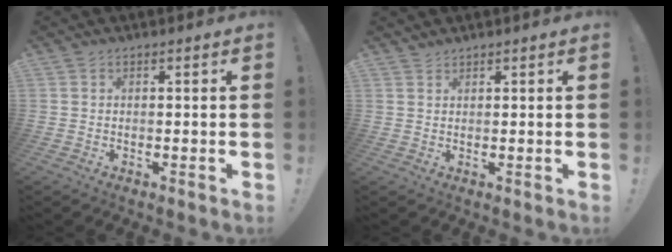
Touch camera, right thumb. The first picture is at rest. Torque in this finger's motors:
{"motor_torque": [-0.97, 0.93, -0.21, 1.16, 0.06]}